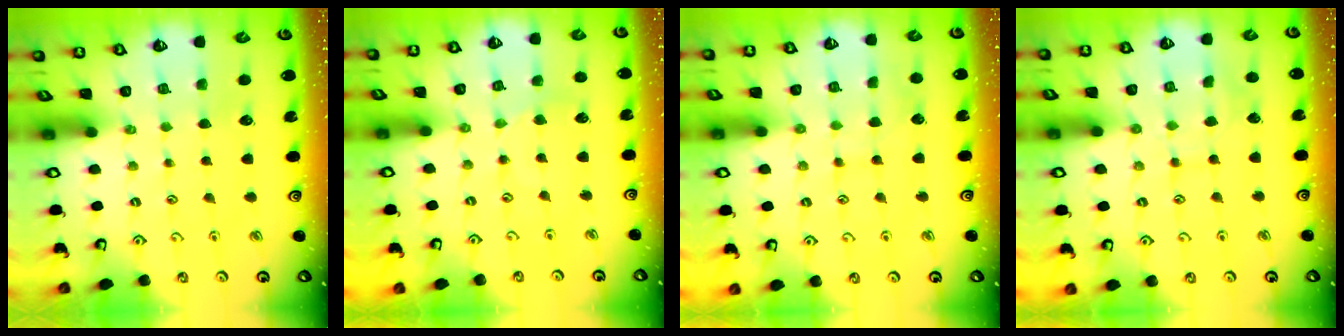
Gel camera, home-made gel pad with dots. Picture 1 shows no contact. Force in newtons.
{"total": 2.3, "press": 2.3, "slide": 0.4}
{"total": 6.4, "press": 6.3, "slide": 0.5}
{"total": 7.7, "press": 7.7, "slide": 0.7}